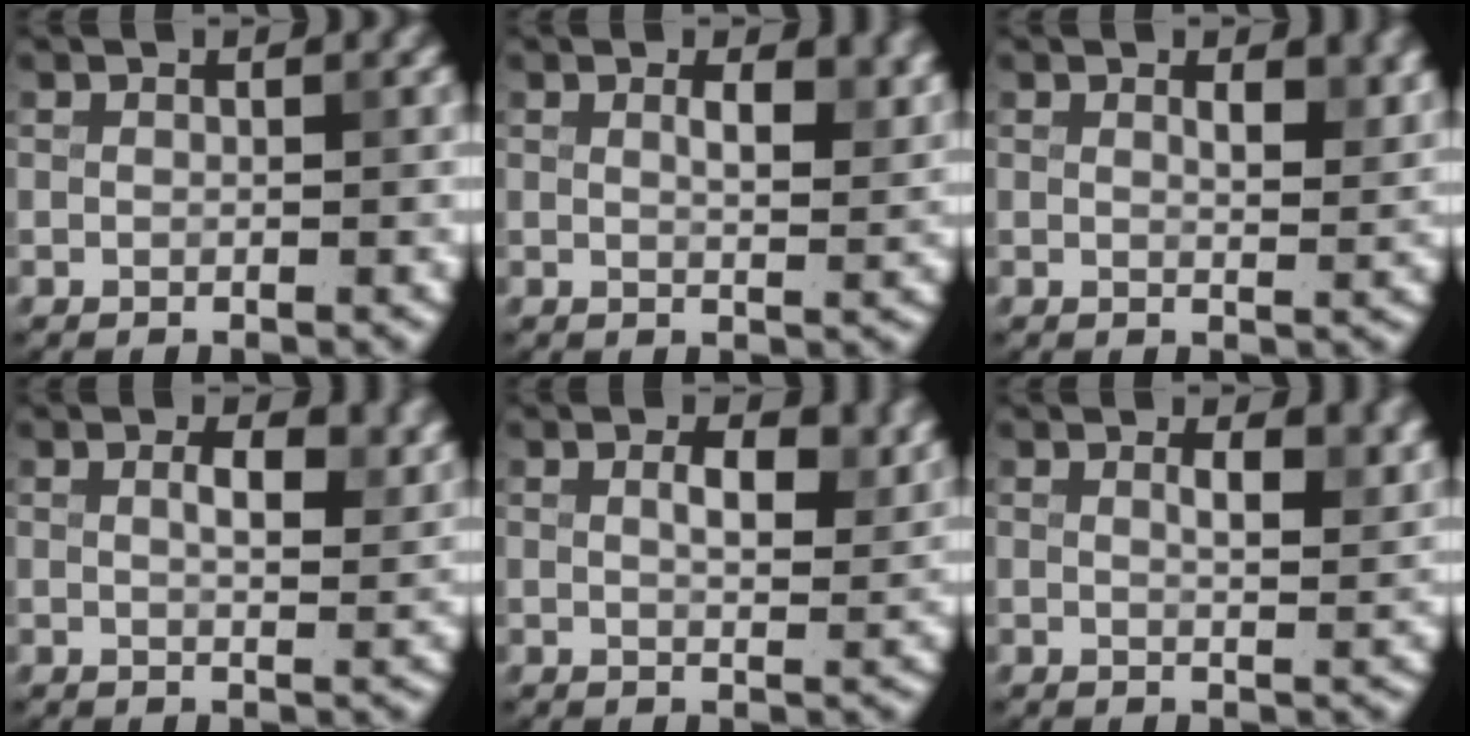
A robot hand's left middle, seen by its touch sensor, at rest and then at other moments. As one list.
[{"total": 3.4, "force": [1.7, 1.3, 2.7], "torque": [-0.035, 0.000, 0.027]}, {"total": 2.5, "force": [1.3, 0.9, 1.9], "torque": [-0.023, -0.004, 0.024]}, {"total": 3.7, "force": [1.6, 1.6, 3.0], "torque": [-0.049, -0.001, 0.026]}, {"total": 3.8, "force": [1.6, 1.7, 3.0], "torque": [-0.053, -0.002, 0.027]}, {"total": 3.6, "force": [1.7, 1.4, 2.8], "torque": [-0.034, 0.001, 0.025]}]